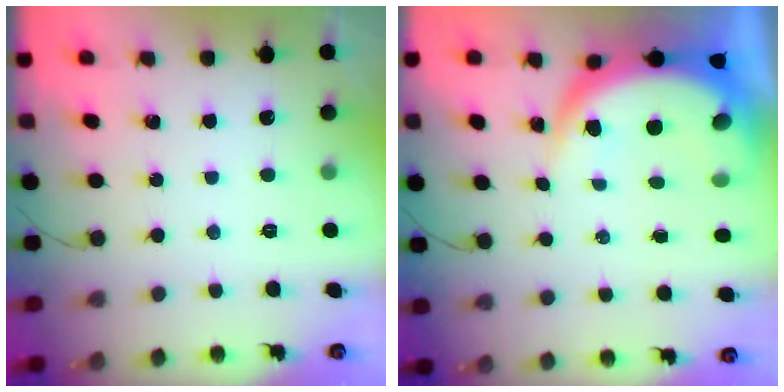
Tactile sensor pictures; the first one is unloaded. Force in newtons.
{"total": 9.2, "press": 9.1, "slide": 1.3}